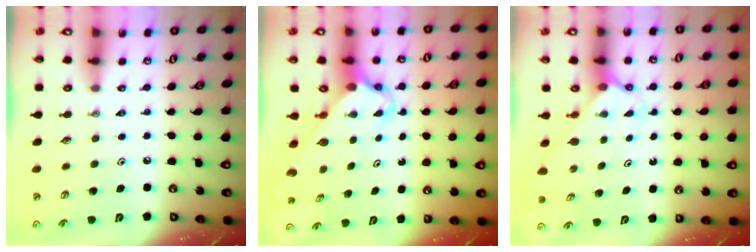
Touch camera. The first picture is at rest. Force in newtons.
{"total": 2.6, "press": 2.6, "slide": 0.3}
{"total": 2.3, "press": 2.3, "slide": 0.2}